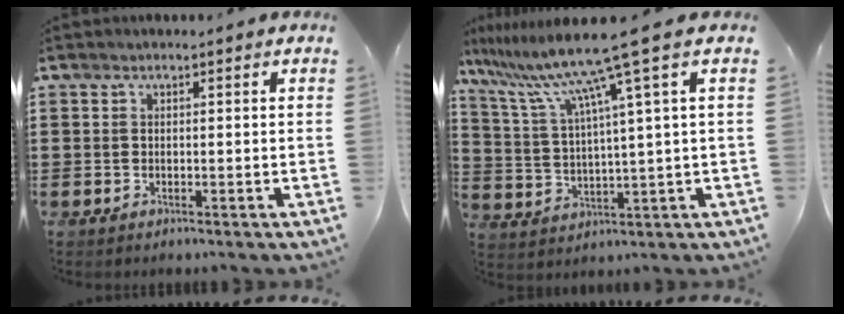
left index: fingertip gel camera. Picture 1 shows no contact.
{"total": 11.2, "force": [7.2, -0.9, 8.6], "torque": [-0.199, -0.034, 0.108]}